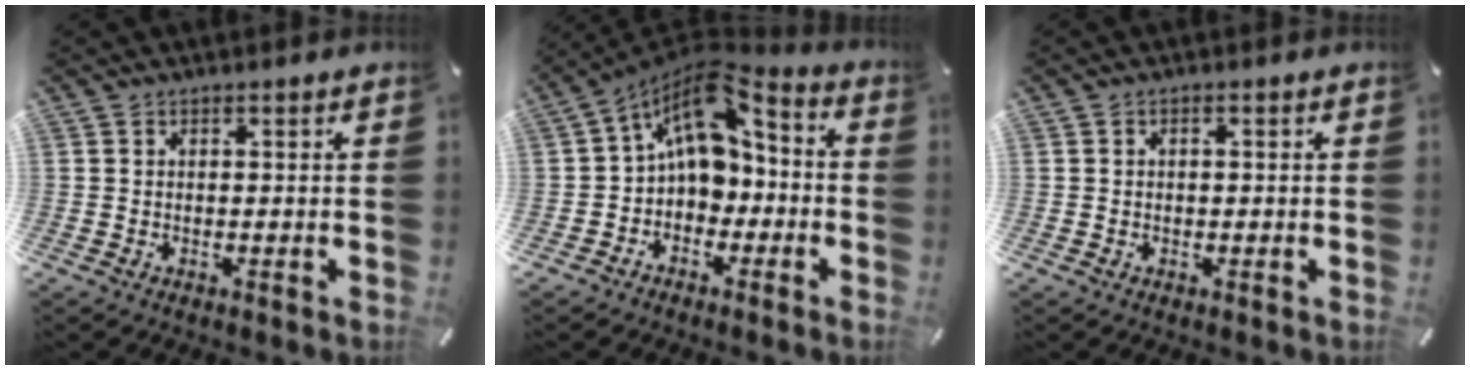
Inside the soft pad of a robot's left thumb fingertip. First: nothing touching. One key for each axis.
{"total": 11.9, "fx": 2.0, "fy": 8.9, "fz": 7.6, "tx": -0.128, "ty": -0.017, "tz": 0.036}
{"total": 0.8, "fx": -0.1, "fy": 0.6, "fz": 0.6, "tx": -0.012, "ty": 0.004, "tz": -0.004}